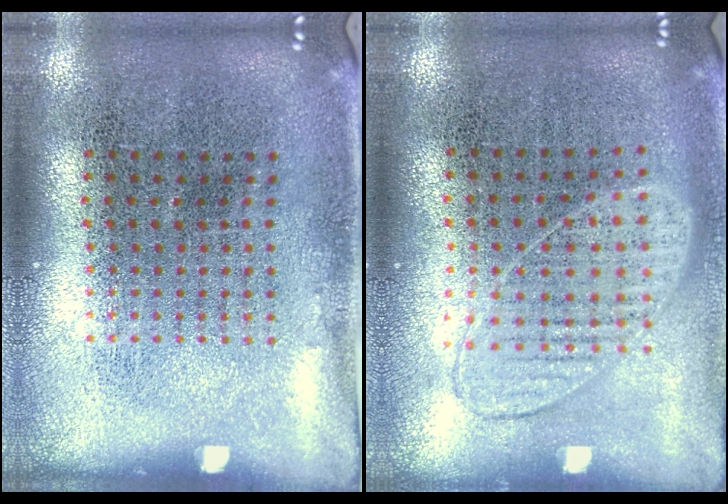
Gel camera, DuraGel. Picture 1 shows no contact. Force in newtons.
{"total": 0.9, "press": 0.8, "slide": 0.3}